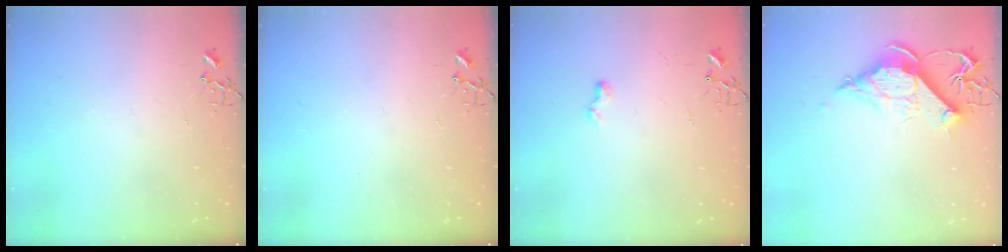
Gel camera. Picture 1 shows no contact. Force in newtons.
{"total": 0.0}
{"total": 6.0, "press": 6.0, "slide": 0.7}
{"total": 12.5, "press": 12.4, "slide": 1.5}